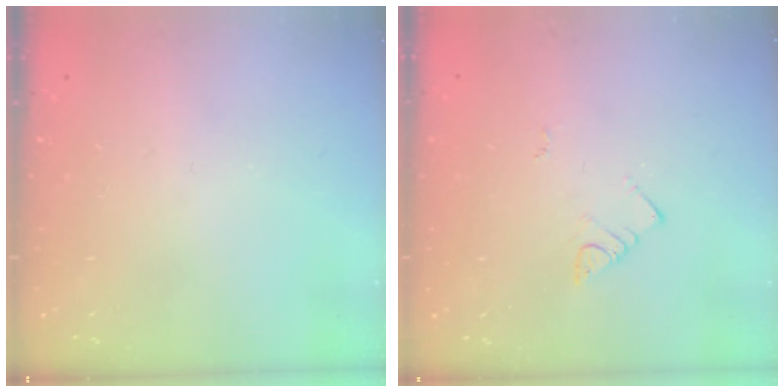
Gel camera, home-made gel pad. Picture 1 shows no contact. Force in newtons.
{"total": 3.1, "press": 3.1, "slide": 0.5}